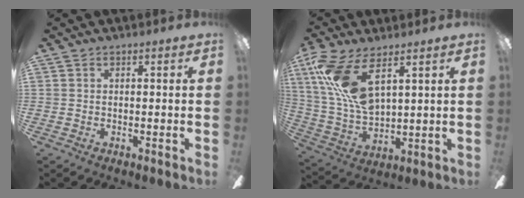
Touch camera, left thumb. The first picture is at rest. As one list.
[{"total": 15.7, "force": [7.7, 6.6, 12.0], "torque": [-0.266, -0.028, 0.140]}]